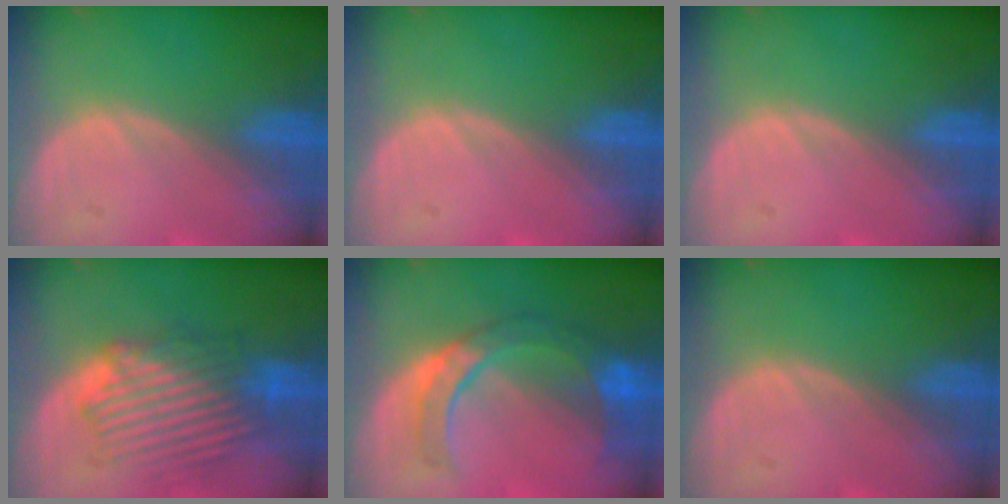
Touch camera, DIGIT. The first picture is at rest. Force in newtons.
{"total": 0.0}
{"total": 0.0}
{"total": 8.5, "press": 8.1, "slide": 2.6}
{"total": 8.8, "press": 7.8, "slide": 4.1}
{"total": 0.0}